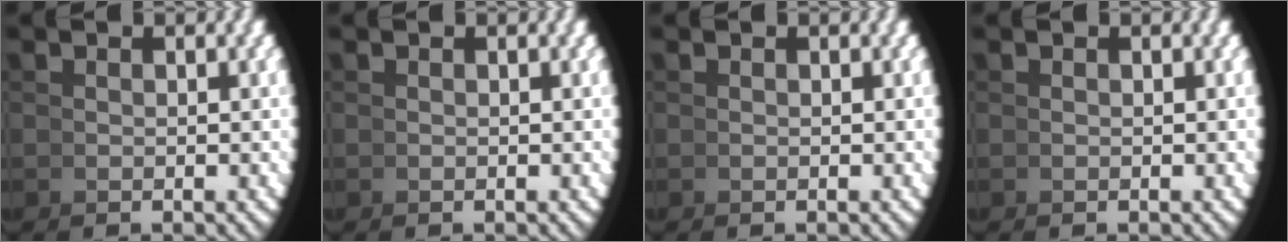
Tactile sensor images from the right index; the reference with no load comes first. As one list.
[{"total": 0.0}, {"total": 0.0}, {"total": 0.0}]